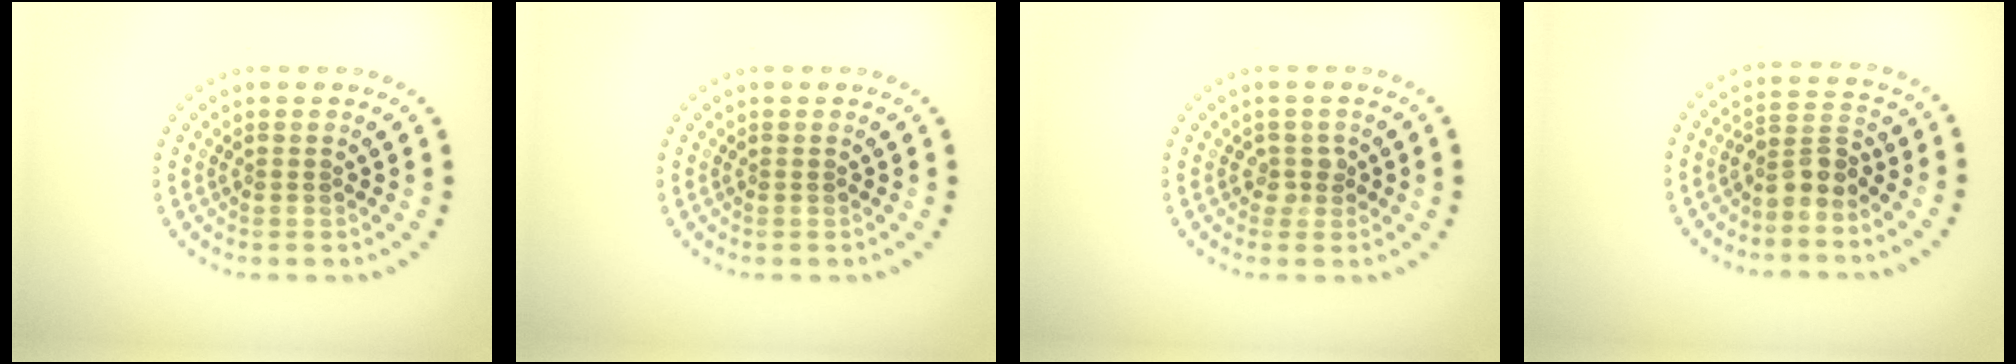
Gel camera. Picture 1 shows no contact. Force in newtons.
{"total": 0.0}
{"total": 1.2, "press": 1.1, "slide": 0.6}
{"total": 2.6, "press": 2.0, "slide": 1.7}